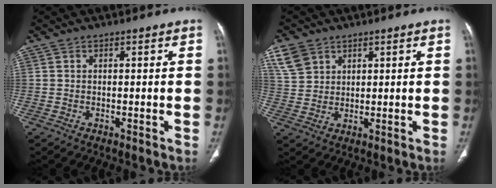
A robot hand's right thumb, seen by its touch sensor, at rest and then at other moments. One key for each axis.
{"total": 6.0, "fx": 3.4, "fy": 4.4, "fz": 2.2, "tx": -0.030, "ty": -0.008, "tz": 0.075}